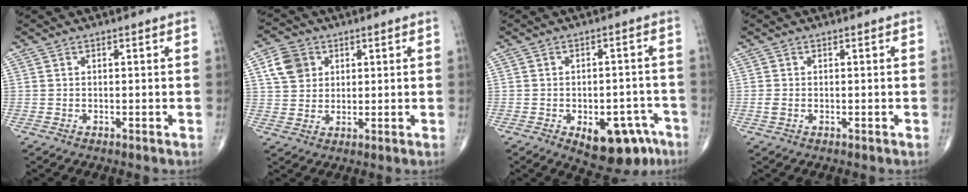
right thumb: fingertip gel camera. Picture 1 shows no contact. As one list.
[{"total": 6.8, "force": [2.4, 5.6, 3.0], "torque": [-0.036, -0.001, 0.045]}, {"total": 12.2, "force": [-6.3, 6.6, 8.2], "torque": [-0.075, 0.034, -0.075]}, {"total": 1.2, "force": [-0.2, 0.8, 0.8], "torque": [-0.023, -0.002, -0.004]}]